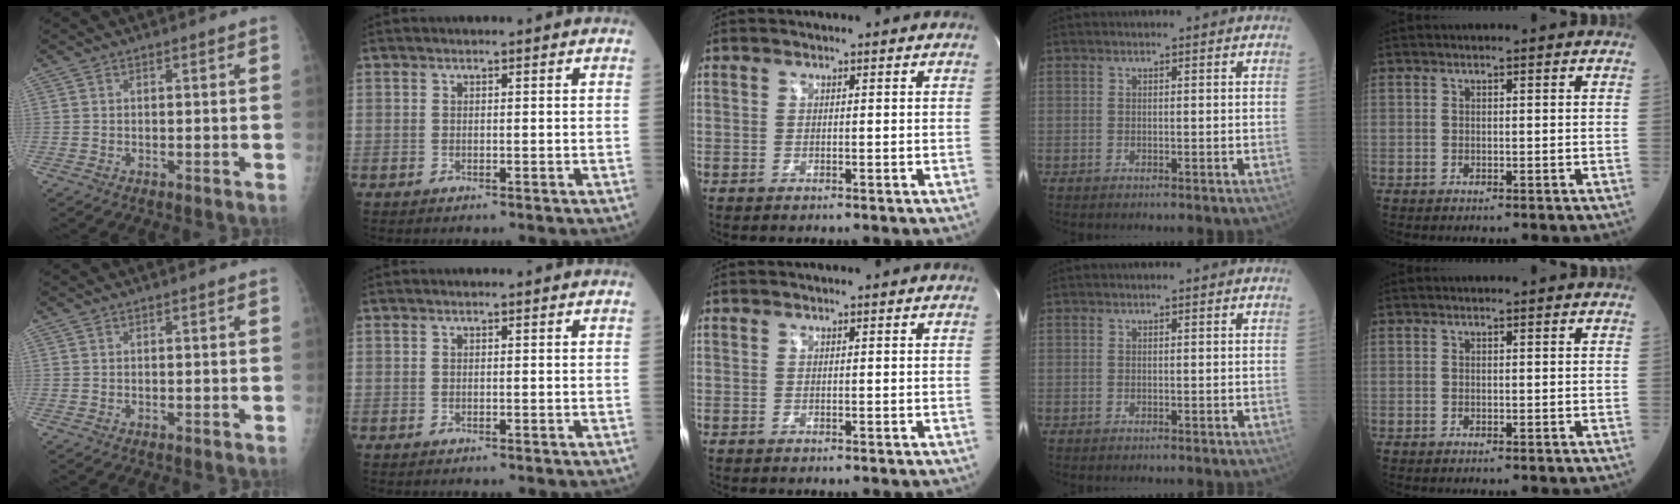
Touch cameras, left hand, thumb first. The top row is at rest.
{}